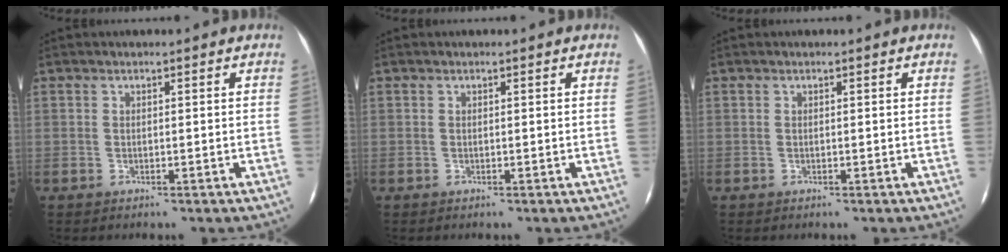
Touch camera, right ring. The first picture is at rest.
{"total": 0.0}
{"total": 0.0}